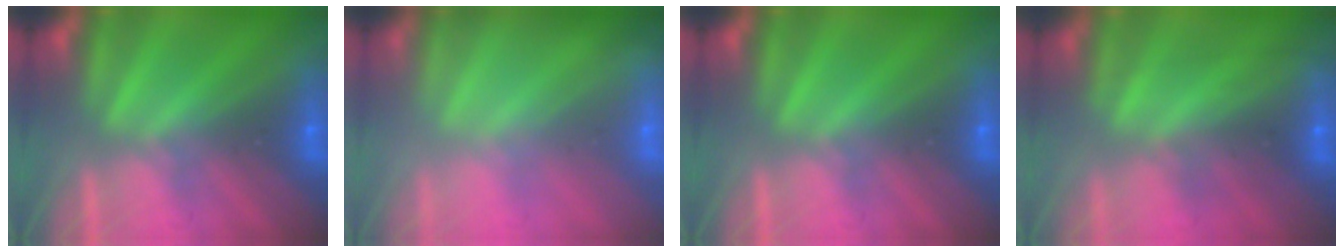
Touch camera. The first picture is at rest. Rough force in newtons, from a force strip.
{"total": 1.3}
{"total": 0.0}
{"total": 2.2}